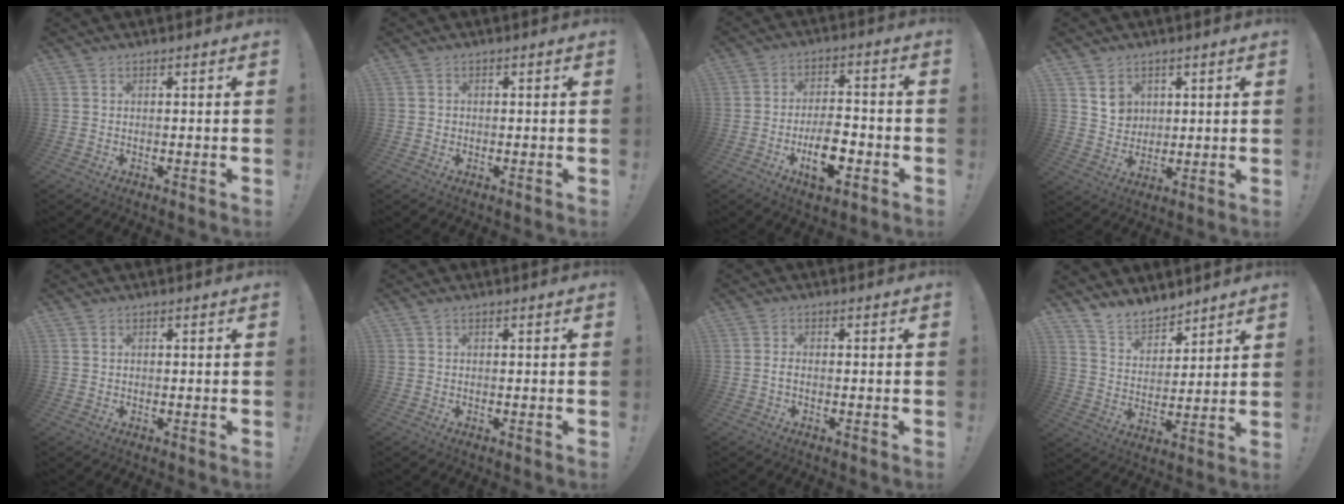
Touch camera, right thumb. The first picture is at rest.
{"total": 0.9, "force": [0.2, 0.9, 0.1], "torque": [-0.001, 0.004, 0.003]}
{"total": 10.7, "force": [-4.2, 5.3, 8.3], "torque": [-0.141, 0.018, -0.073]}
{"total": 6.7, "force": [3.6, 5.5, 1.3], "torque": [-0.007, -0.024, 0.069]}
{"total": 0.9, "force": [0.4, 0.7, 0.3], "torque": [-0.006, 0.002, 0.008]}
{"total": 0.5, "force": [0.5, 0.1, 0.2], "torque": [-0.006, 0.002, 0.008]}
{"total": 1.4, "force": [-0.6, 0.6, 1.2], "torque": [-0.020, 0.004, -0.009]}
{"total": 10.2, "force": [9.2, 4.0, 1.8], "torque": [-0.046, -0.074, 0.181]}